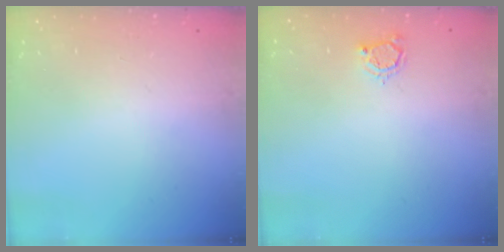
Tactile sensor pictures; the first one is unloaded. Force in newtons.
{"total": 3.6, "press": 3.6, "slide": 0.5}